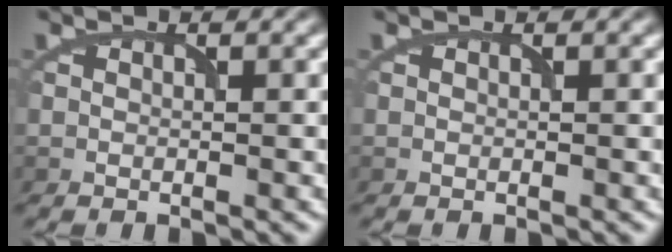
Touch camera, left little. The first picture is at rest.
{"total": 0.0}